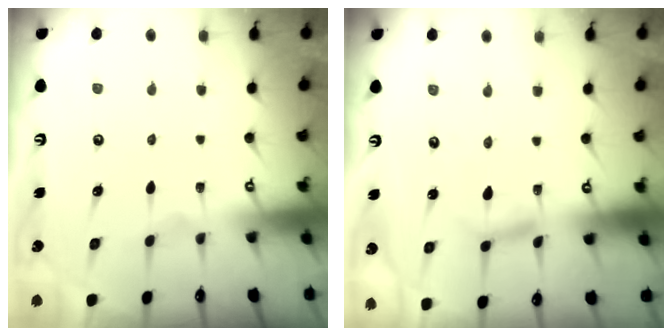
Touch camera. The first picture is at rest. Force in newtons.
{"total": 4.2, "press": 4.2, "slide": 0.3}